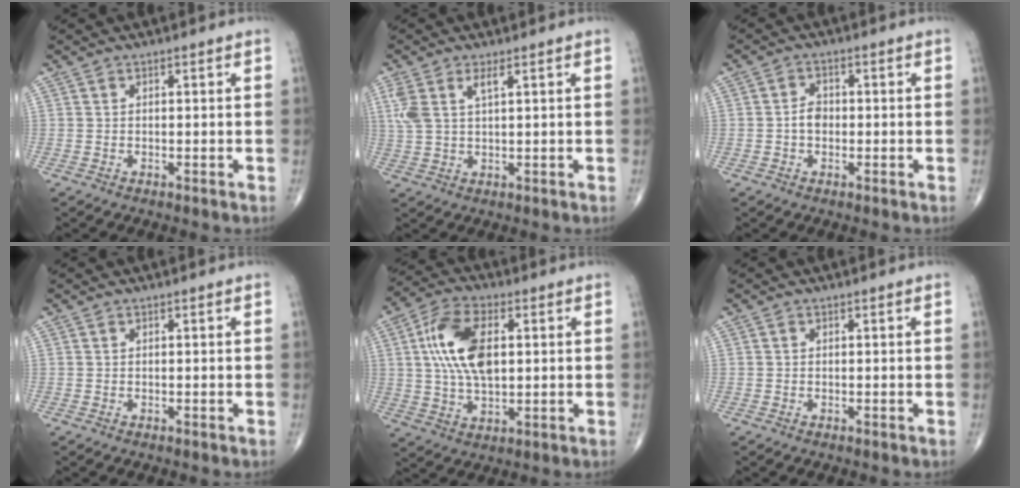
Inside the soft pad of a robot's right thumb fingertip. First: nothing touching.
{"total": 5.6, "force": [2.3, 2.1, 4.6], "torque": [-0.121, 0.004, 0.055]}
{"total": 2.9, "force": [-0.5, 2.2, 1.9], "torque": [-0.023, 0.009, -0.015]}
{"total": 0.0}
{"total": 13.4, "force": [2.4, 7.1, 11.1], "torque": [-0.209, 0.005, 0.044]}
{"total": 0.0}